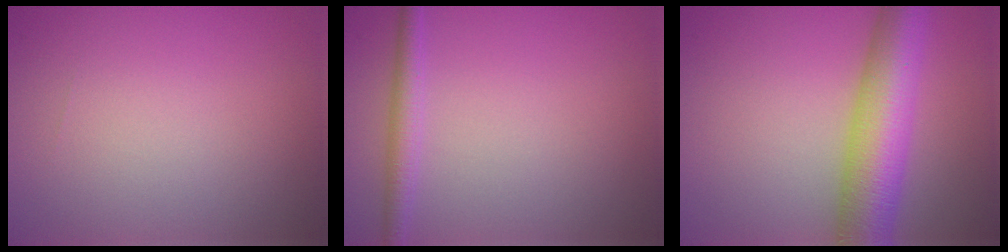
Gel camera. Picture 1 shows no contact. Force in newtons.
{"total": 2.1, "press": 2.1, "slide": 0.0}
{"total": 8.7, "press": 8.7, "slide": 0.2}